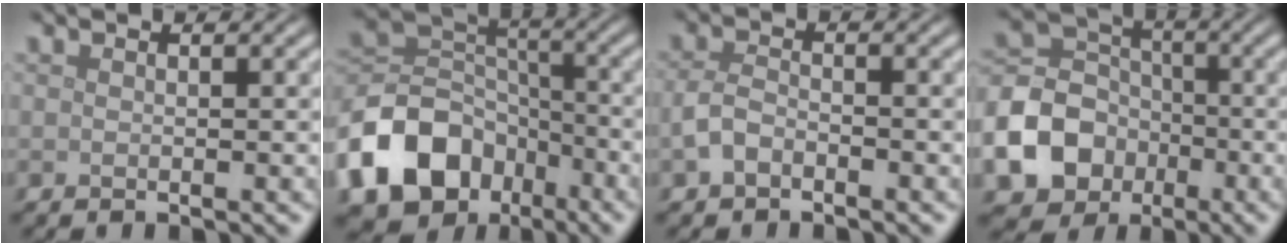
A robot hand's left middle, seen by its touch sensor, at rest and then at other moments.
{"total": 11.8, "force": [-5.9, 8.4, 5.8], "torque": [-0.128, -0.003, -0.118]}
{"total": 2.0, "force": [-1.0, 1.2, 1.3], "torque": [-0.031, 0.005, -0.026]}
{"total": 8.5, "force": [-3.2, 7.0, 3.7], "torque": [-0.083, -0.003, -0.073]}